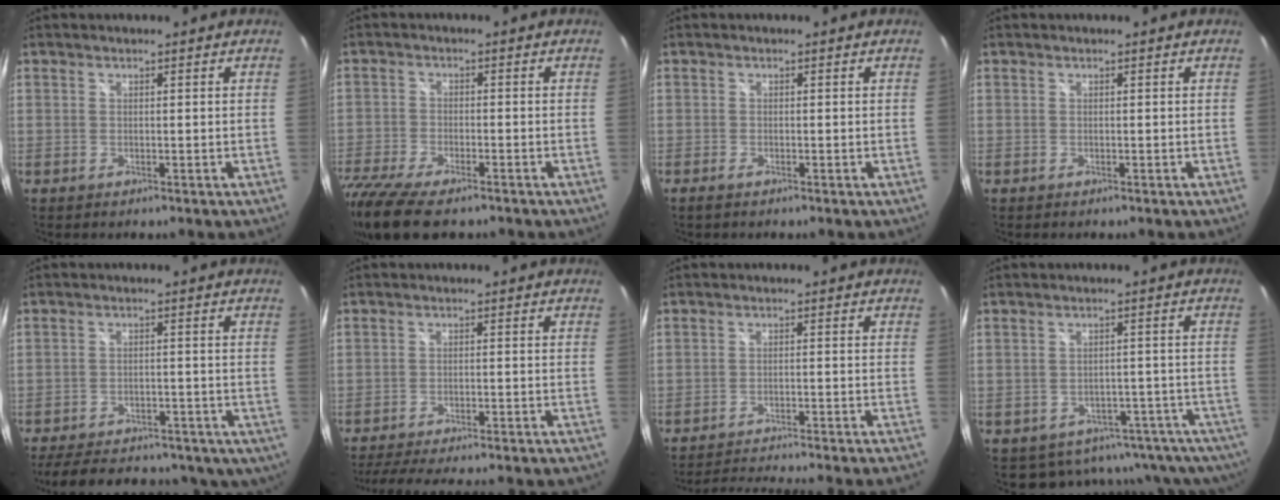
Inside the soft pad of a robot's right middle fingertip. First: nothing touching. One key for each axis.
{"total": 16.3, "fx": -12.3, "fy": 5.4, "fz": 9.2, "tx": -0.220, "ty": -0.062, "tz": -0.214}
{"total": 1.1, "fx": -0.8, "fy": 0.2, "fz": 0.6, "tx": -0.013, "ty": -0.003, "tz": -0.017}
{"total": 0.0}
{"total": 26.1, "fx": -22.2, "fy": 9.5, "fz": 9.8, "tx": -0.196, "ty": 0.018, "tz": -0.269}
{"total": 23.6, "fx": -21.5, "fy": 2.3, "fz": 9.5, "tx": -0.170, "ty": -0.024, "tz": -0.285}
{"total": 21.5, "fx": -20.0, "fy": -0.5, "fz": 7.9, "tx": -0.131, "ty": -0.025, "tz": -0.270}
{"total": 18.0, "fx": -16.2, "fy": 6.6, "fz": 4.5, "tx": -0.042, "ty": 0.024, "tz": -0.191}